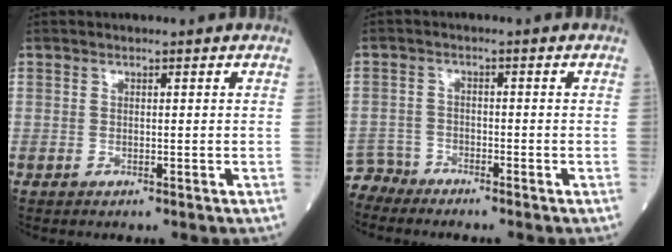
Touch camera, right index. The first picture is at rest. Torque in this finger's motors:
{"motor_torque": [-0.03, 0.12, -0.08, -0.04]}